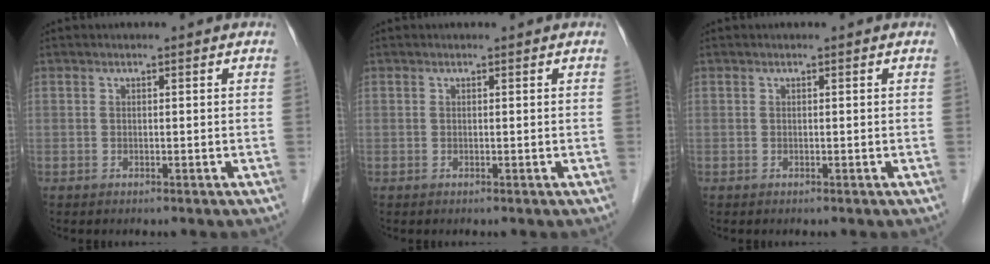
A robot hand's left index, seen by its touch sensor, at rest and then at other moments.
{"total": 0.0}
{"total": 0.0}